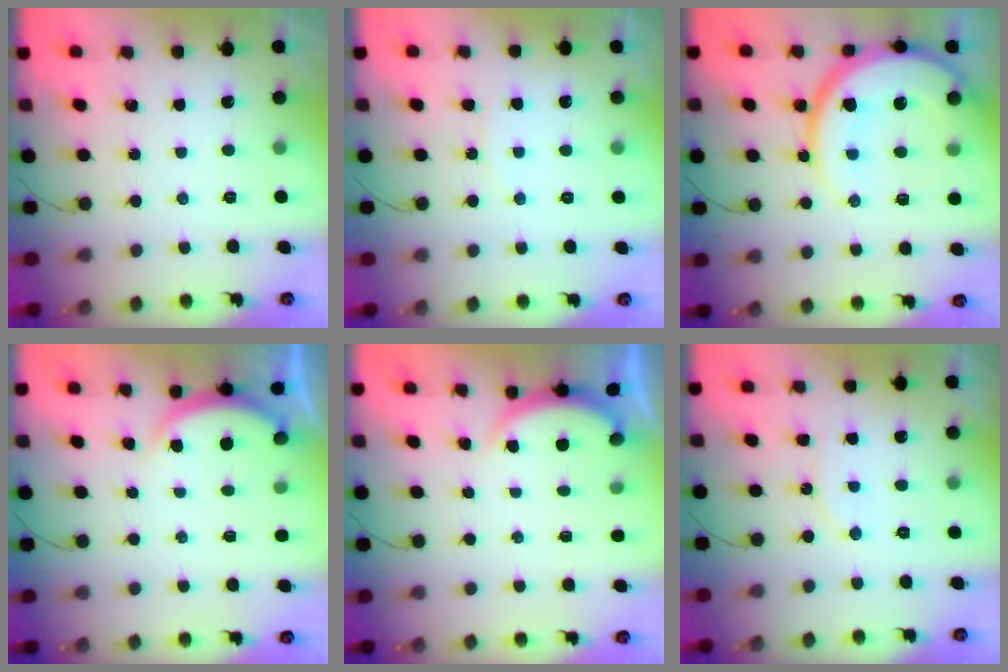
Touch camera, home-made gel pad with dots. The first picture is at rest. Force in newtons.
{"total": 5.2, "press": 5.2, "slide": 0.4}
{"total": 17.2, "press": 17.1, "slide": 1.4}
{"total": 3.3, "press": 3.2, "slide": 0.7}
{"total": 1.7, "press": 1.6, "slide": 0.5}
{"total": 6.4, "press": 5.9, "slide": 2.5}